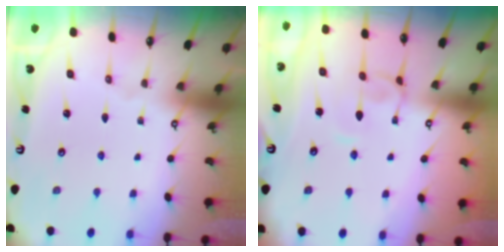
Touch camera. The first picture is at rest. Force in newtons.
{"total": 2.9, "press": 2.9, "slide": 0.3}